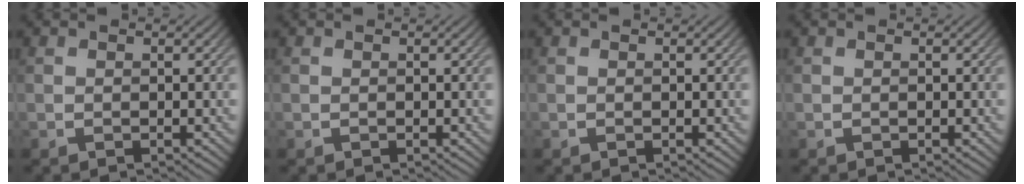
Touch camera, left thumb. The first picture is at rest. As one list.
[{"total": 0.0}, {"total": 0.0}, {"total": 0.0}]